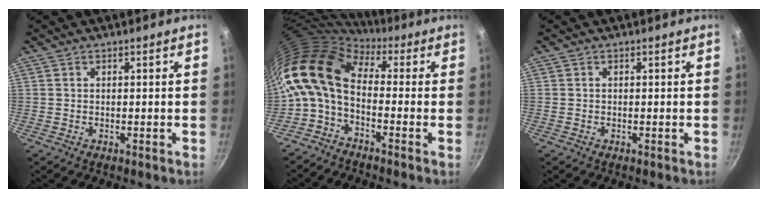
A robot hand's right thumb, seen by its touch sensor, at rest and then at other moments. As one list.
[{"total": 12.6, "force": [0.2, 7.5, 10.1], "torque": [-0.195, 0.022, -0.017]}, {"total": 0.0}]